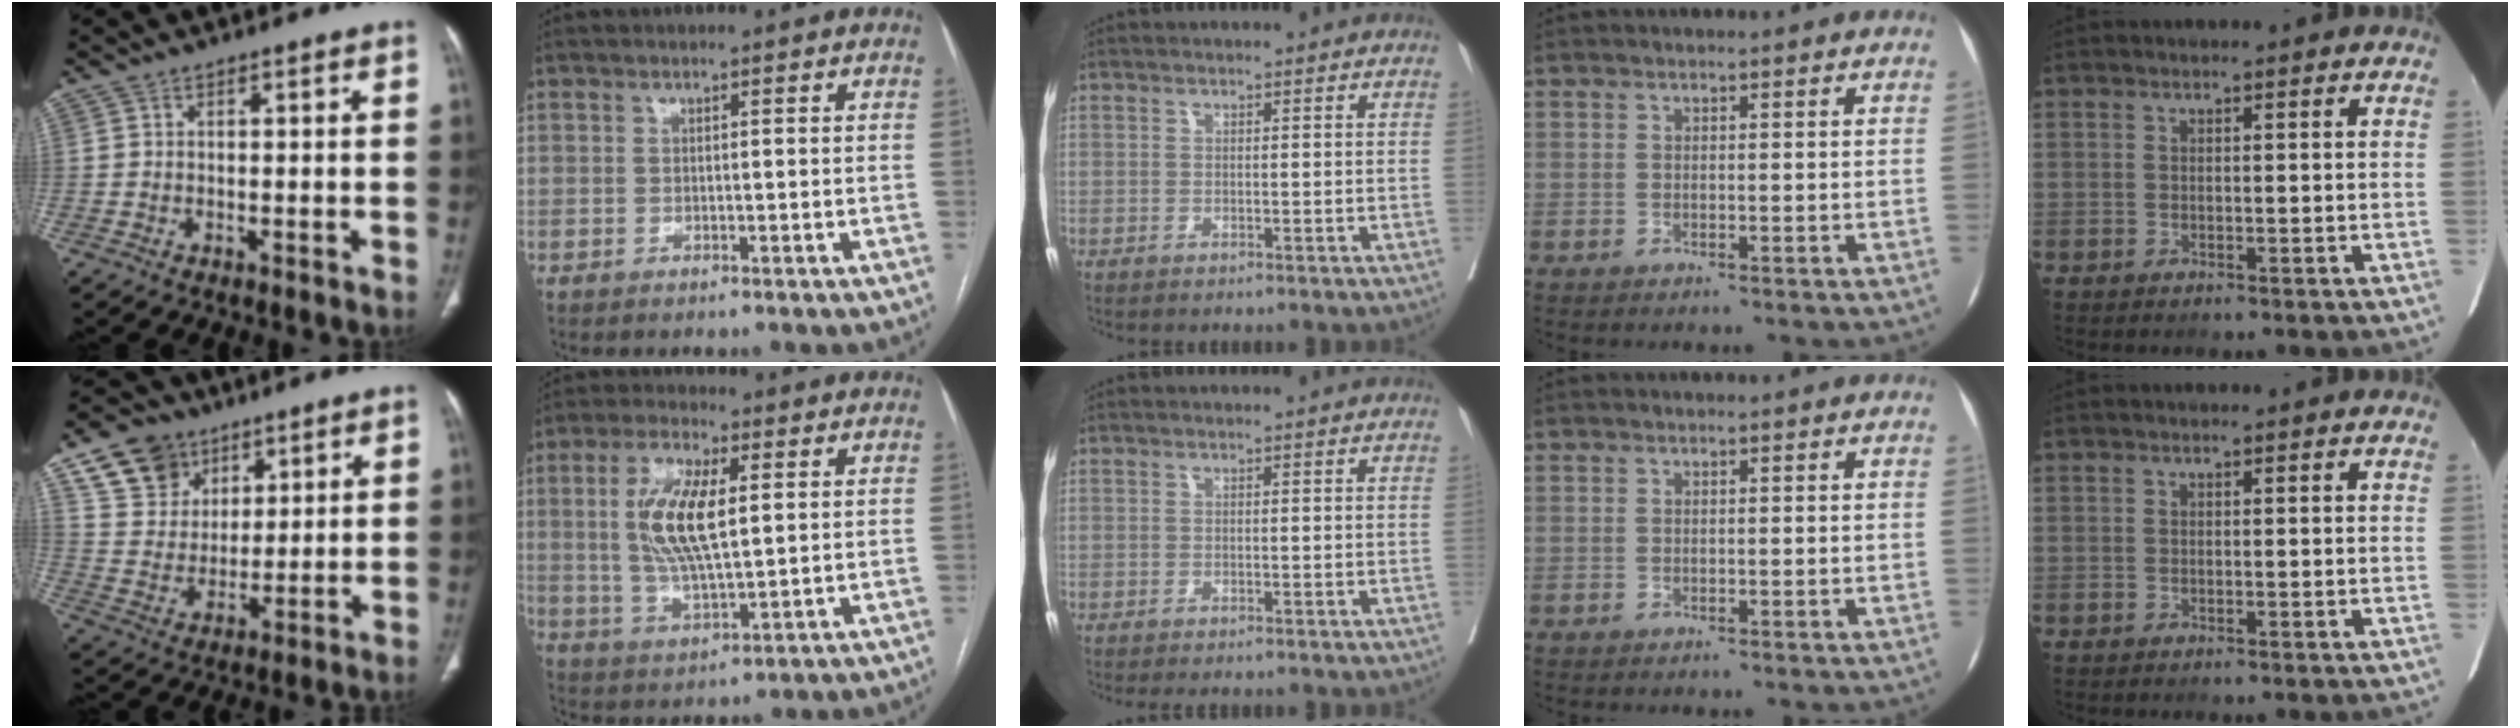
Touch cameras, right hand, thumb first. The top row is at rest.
{"thumb": {"total": 12.0, "force": [7.0, 9.1, 3.7], "torque": [-0.042, -0.024, 0.137]}, "index": {"total": 11.0, "force": [2.1, 3.3, 10.3], "torque": [-0.215, 0.003, 0.042]}, "middle": {"total": 1.3, "force": [-1.1, 0.3, 0.6], "torque": [-0.004, -0.003, -0.020]}}